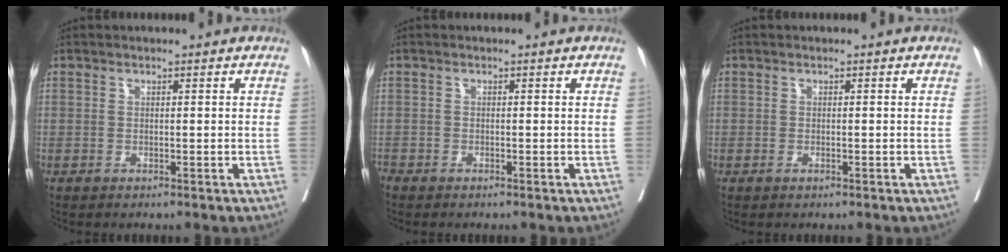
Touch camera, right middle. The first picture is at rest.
{"total": 0.9, "force": [-0.8, 0.4, 0.0], "torque": [0.001, 0.000, -0.016]}
{"total": 0.5, "force": [-0.3, 0.2, 0.4], "torque": [-0.006, 0.000, -0.004]}